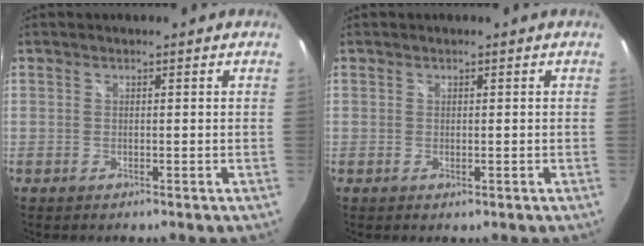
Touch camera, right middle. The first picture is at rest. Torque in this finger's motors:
{"motor_torque": [-0.14, 0.06, 0.00, -0.01]}